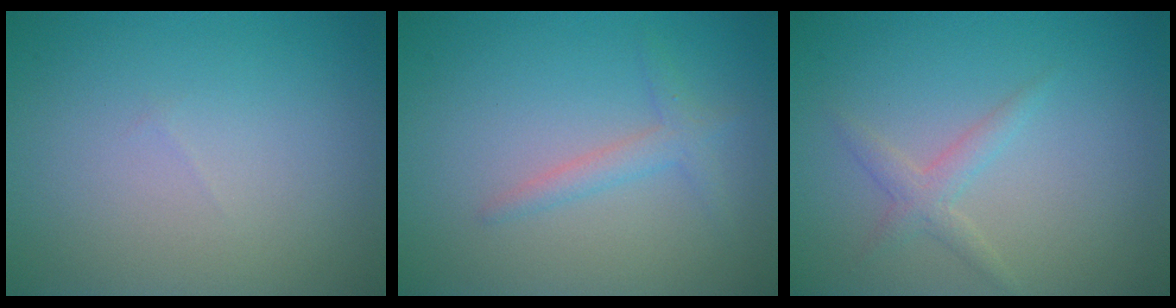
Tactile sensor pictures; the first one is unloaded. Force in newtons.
{"total": 1.7, "press": 1.7, "slide": 0.1}
{"total": 1.7, "press": 1.7, "slide": 0.1}